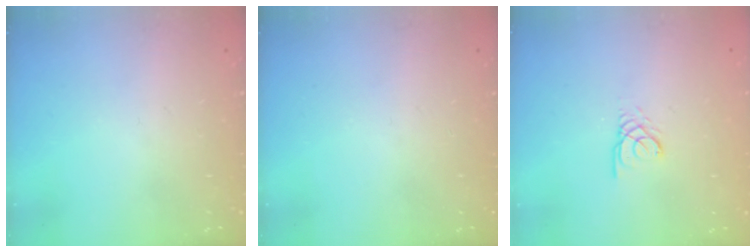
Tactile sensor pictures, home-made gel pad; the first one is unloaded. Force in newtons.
{"total": 0.0}
{"total": 2.4, "press": 2.4, "slide": 0.3}